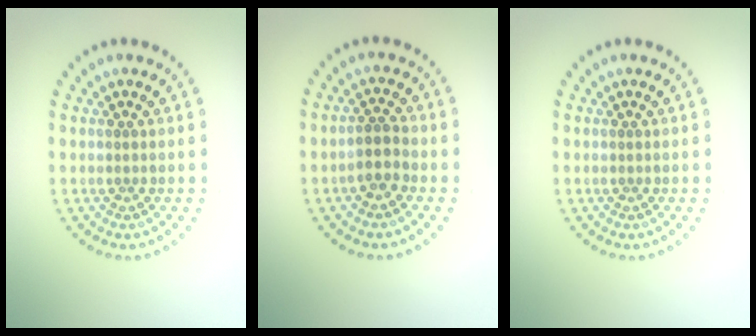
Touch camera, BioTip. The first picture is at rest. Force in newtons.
{"total": 2.1, "press": 1.9, "slide": 1.1}
{"total": 0.0}